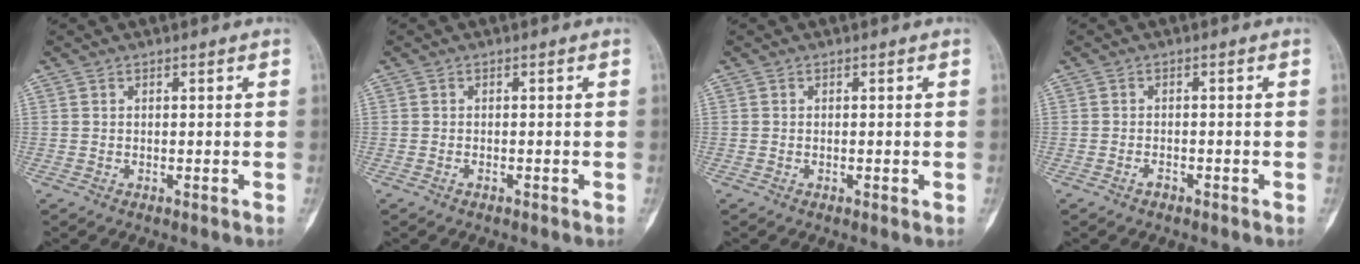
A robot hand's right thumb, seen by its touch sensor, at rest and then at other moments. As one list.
[{"total": 0.6, "force": [-0.4, 0.3, 0.3], "torque": [-0.008, 0.002, -0.008]}, {"total": 0.8, "force": [-0.2, 0.4, 0.7], "torque": [-0.010, -0.001, -0.003]}, {"total": 1.2, "force": [-0.9, 0.7, 0.5], "torque": [-0.011, 0.004, -0.015]}]